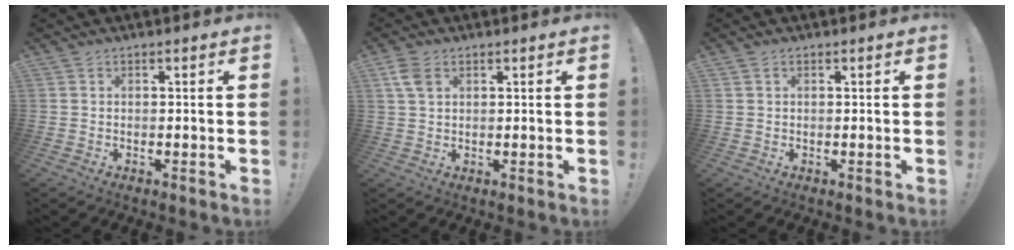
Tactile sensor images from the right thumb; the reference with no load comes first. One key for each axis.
{"total": 4.9, "fx": 2.1, "fy": 3.0, "fz": 3.3, "tx": -0.058, "ty": 0.001, "tz": 0.042}
{"total": 1.0, "fx": 0.6, "fy": 0.7, "fz": 0.4, "tx": -0.011, "ty": 0.004, "tz": 0.011}